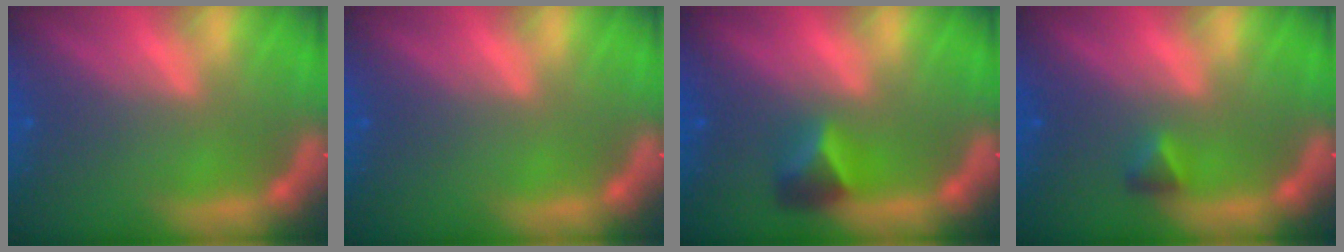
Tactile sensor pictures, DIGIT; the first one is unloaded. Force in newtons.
{"total": 0.0}
{"total": 2.9}
{"total": 1.4}